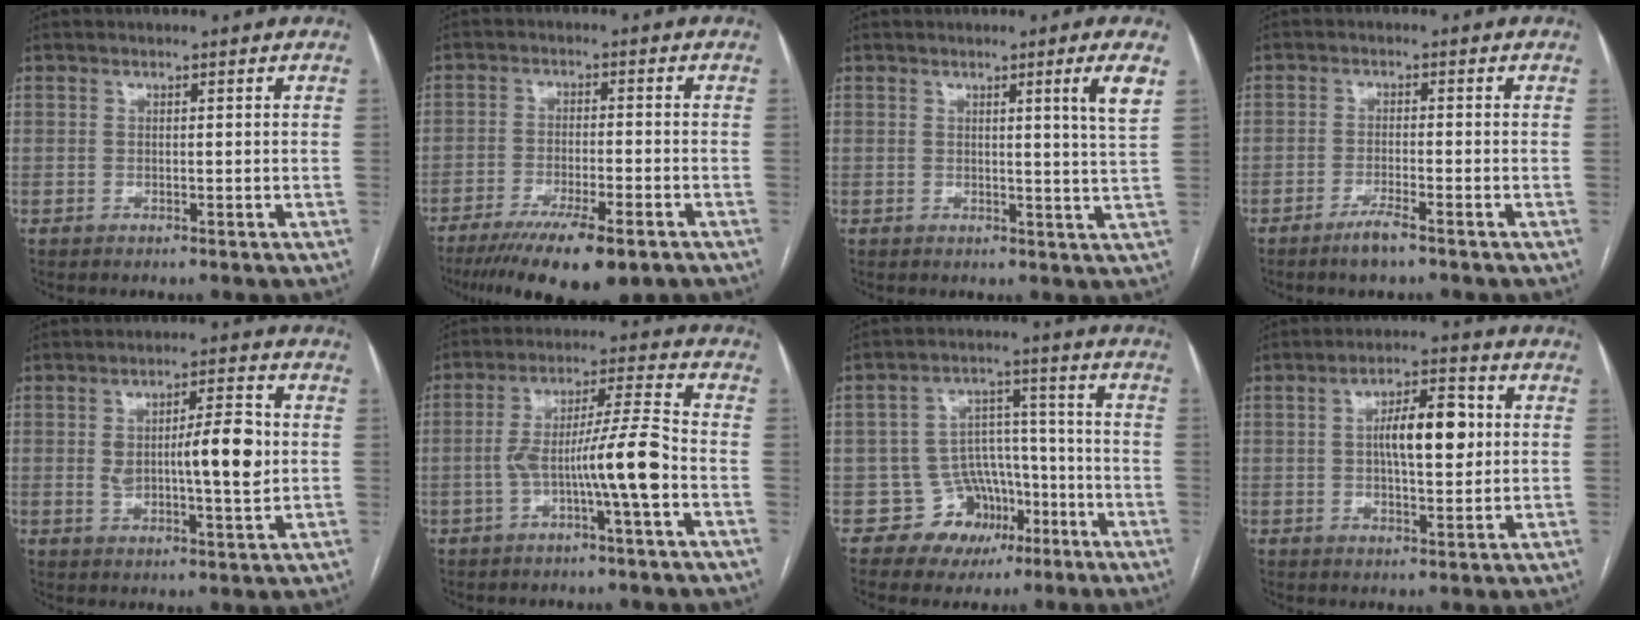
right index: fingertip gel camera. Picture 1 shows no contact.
{"total": 13.6, "force": [-9.5, 2.3, 9.5], "torque": [-0.145, -0.030, -0.147]}
{"total": 4.3, "force": [1.8, -1.3, 3.6], "torque": [-0.051, -0.018, 0.027]}
{"total": 3.3, "force": [-2.4, 0.1, 2.3], "torque": [-0.049, -0.006, -0.042]}
{"total": 9.6, "force": [0.7, 2.4, 9.3], "torque": [-0.145, 0.012, 0.018]}
{"total": 9.8, "force": [-2.9, -0.4, 9.4], "torque": [-0.169, 0.021, -0.047]}
{"total": 8.2, "force": [-4.1, 7.1, 1.0], "torque": [0.004, 0.043, -0.049]}
{"total": 8.7, "force": [1.2, 2.8, 8.1], "torque": [-0.135, 0.018, 0.019]}